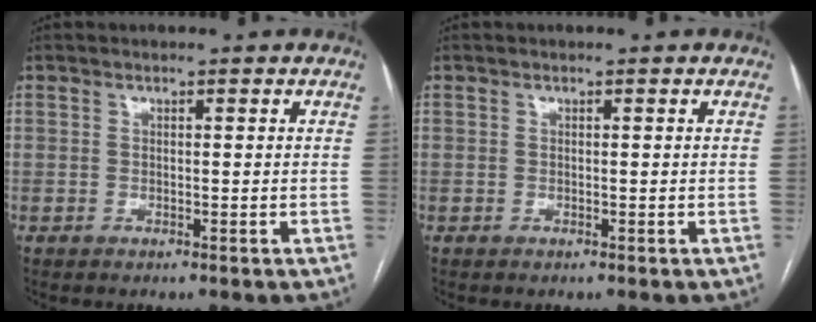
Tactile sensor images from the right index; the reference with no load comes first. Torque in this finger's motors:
{"motor_torque": [0.01, 0.01, 0.00, 0.00]}